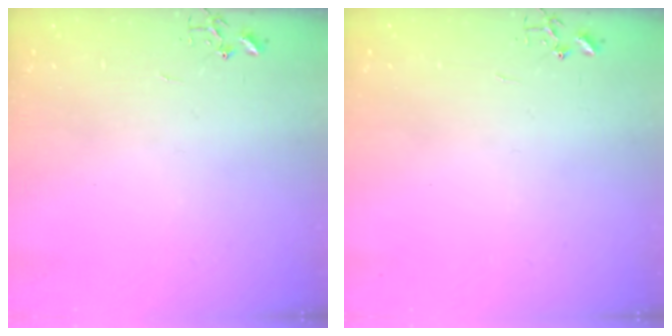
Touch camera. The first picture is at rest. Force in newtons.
{"total": 0.0}